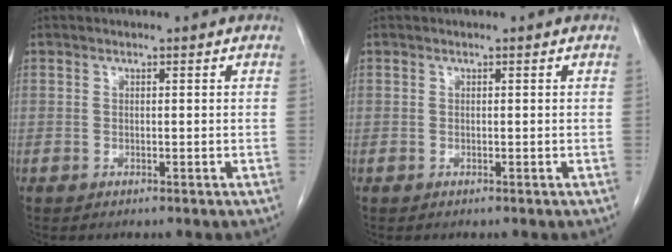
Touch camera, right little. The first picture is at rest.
{"total": 0.0}